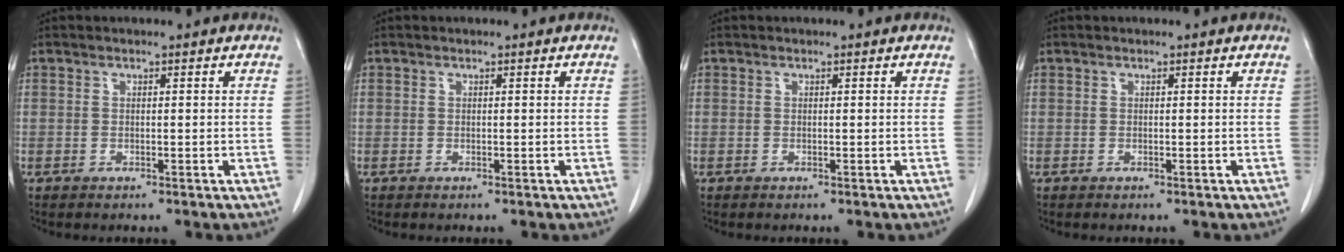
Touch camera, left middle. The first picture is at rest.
{"total": 0.0}
{"total": 0.0}
{"total": 0.0}